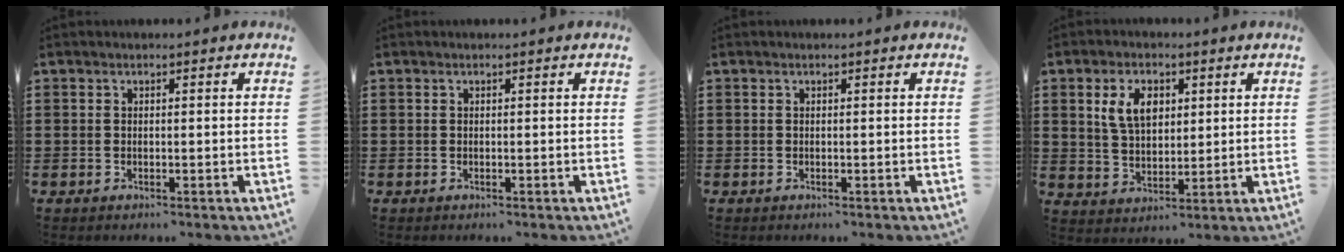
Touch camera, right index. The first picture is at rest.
{"total": 0.0}
{"total": 0.0}
{"total": 6.2, "force": [2.4, 3.8, 4.3], "torque": [-0.104, 0.013, 0.040]}